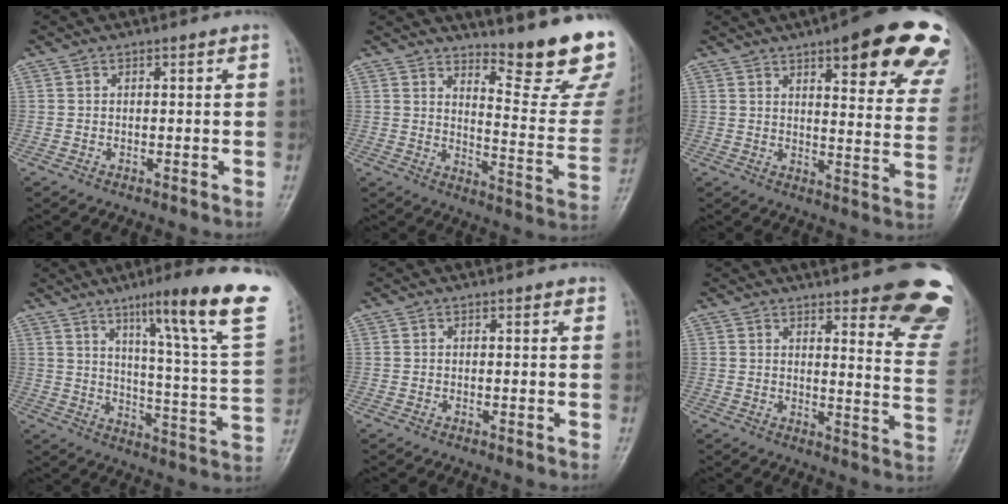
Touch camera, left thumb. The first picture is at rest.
{"total": 16.0, "force": [13.0, 1.7, 9.2], "torque": [-0.101, -0.144, 0.176]}
{"total": 23.3, "force": [14.5, 6.4, 17.1], "torque": [-0.177, -0.049, 0.167]}
{"total": 24.3, "force": [13.5, 2.4, 20.0], "torque": [-0.269, -0.052, 0.192]}
{"total": 1.0, "force": [0.7, 0.4, 0.6], "torque": [-0.009, -0.002, 0.006]}
{"total": 20.1, "force": [14.6, 4.7, 12.9], "torque": [-0.126, -0.093, 0.163]}